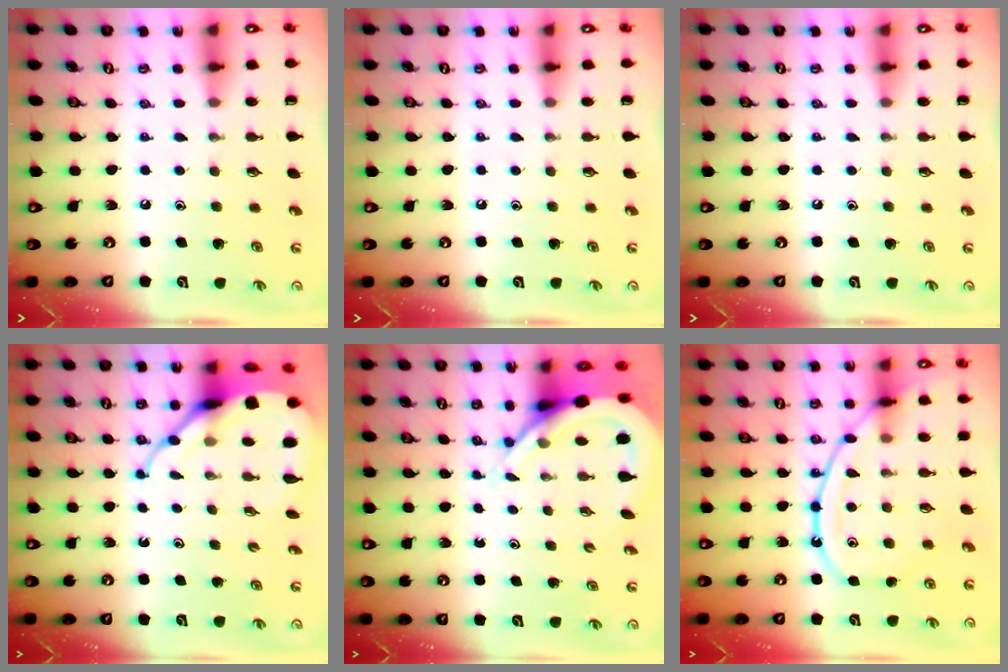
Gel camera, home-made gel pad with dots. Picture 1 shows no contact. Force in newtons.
{"total": 0.0}
{"total": 0.0}
{"total": 9.2, "press": 9.1, "slide": 1.1}
{"total": 7.8, "press": 7.7, "slide": 0.9}
{"total": 11.9, "press": 11.9, "slide": 1.4}